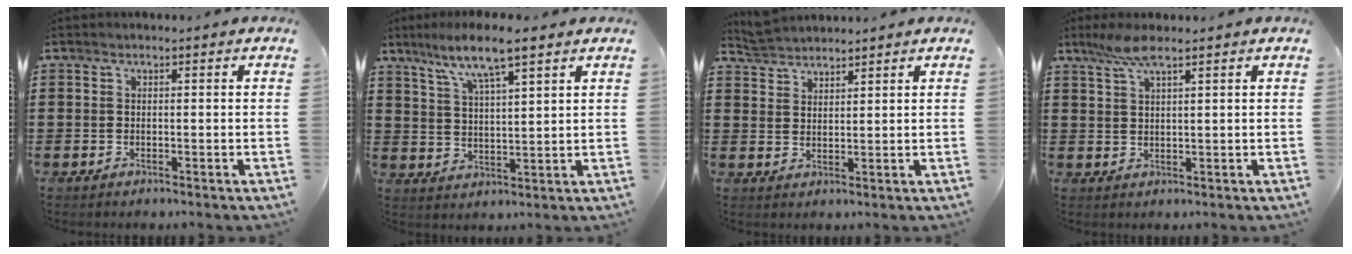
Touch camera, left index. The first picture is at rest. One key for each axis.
{"total": 7.0, "fx": 5.1, "fy": 0.6, "fz": 4.7, "tx": -0.107, "ty": -0.012, "tz": 0.087}
{"total": 3.4, "fx": 3.4, "fy": 0.3, "fz": 0.0, "tx": -0.011, "ty": -0.007, "tz": 0.066}
{"total": 4.5, "fx": 2.8, "fy": 0.9, "fz": 3.3, "tx": -0.073, "ty": 0.005, "tz": 0.051}